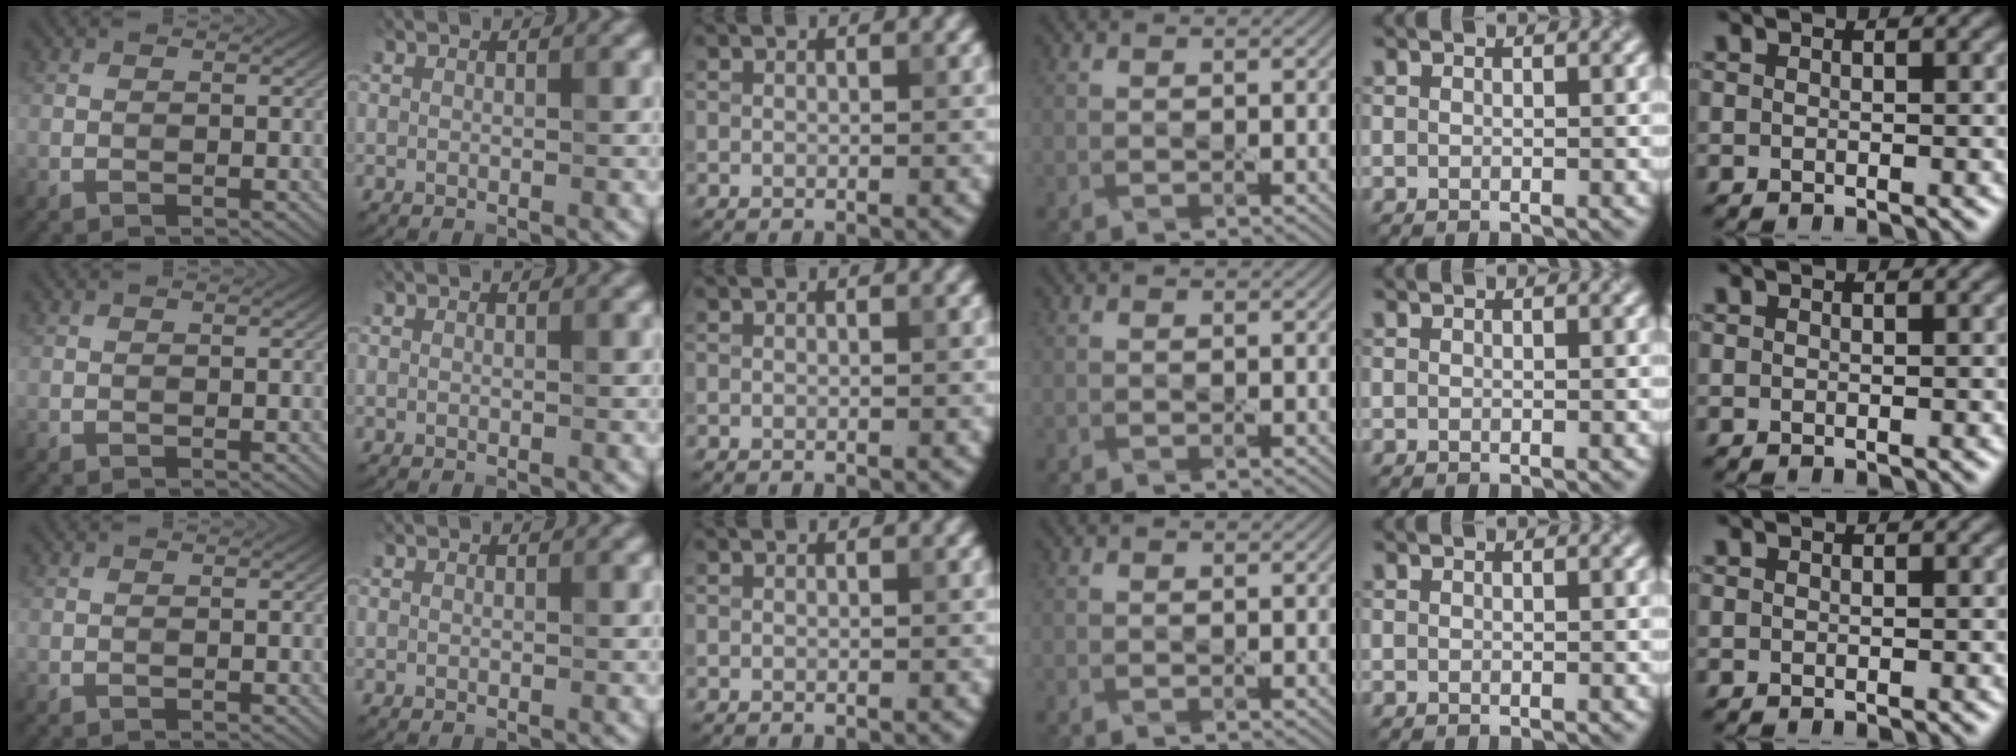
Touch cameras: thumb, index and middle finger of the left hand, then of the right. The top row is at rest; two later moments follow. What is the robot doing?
{"motion": "pour", "object": "sugar"}